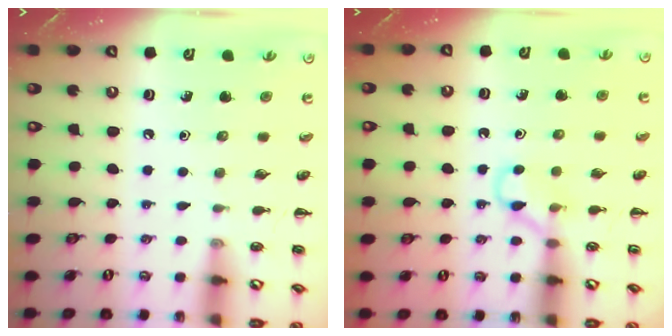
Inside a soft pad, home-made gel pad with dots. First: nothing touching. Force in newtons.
{"total": 4.0, "press": 3.8, "slide": 1.1}